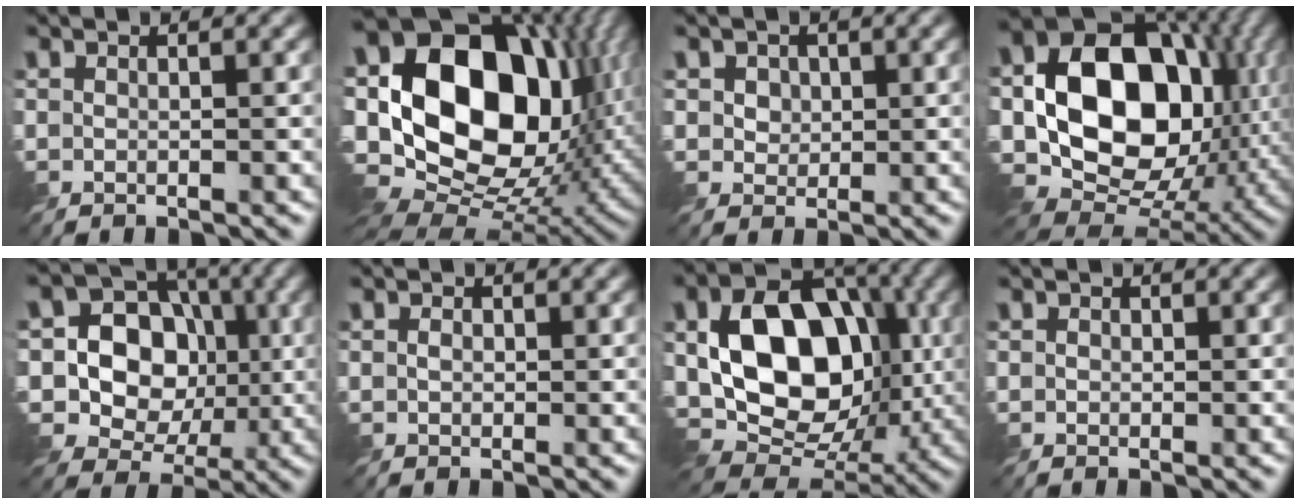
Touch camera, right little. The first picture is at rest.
{"total": 20.2, "force": [4.1, 14.3, 13.7], "torque": [-0.290, 0.012, 0.086]}
{"total": 2.2, "force": [0.9, 1.8, 0.9], "torque": [-0.035, -0.005, 0.027]}
{"total": 17.3, "force": [1.3, 13.0, 11.4], "torque": [-0.208, -0.023, 0.039]}
{"total": 10.8, "force": [0.4, 9.3, 5.4], "torque": [-0.100, 0.026, -0.020]}
{"total": 0.7, "force": [-0.1, 0.6, 0.3], "torque": [-0.008, -0.004, -0.005]}
{"total": 12.7, "force": [0.4, 9.2, 8.7], "torque": [-0.145, -0.011, 0.008]}
{"total": 0.5, "force": [0.0, 0.5, 0.0], "torque": [0.002, -0.005, -0.002]}